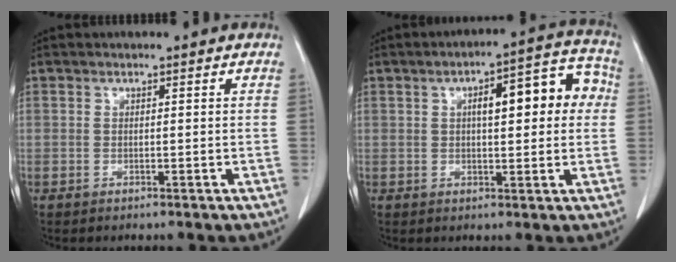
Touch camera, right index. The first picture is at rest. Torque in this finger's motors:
{"motor_torque": [0.88, 0.65, 0.30, 0.08]}